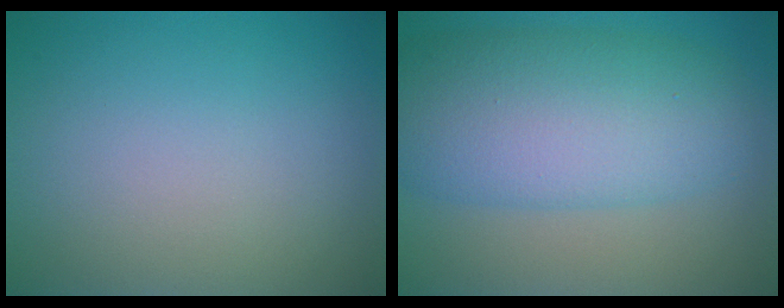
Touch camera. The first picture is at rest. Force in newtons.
{"total": 9.5, "press": 9.5, "slide": 0.5}